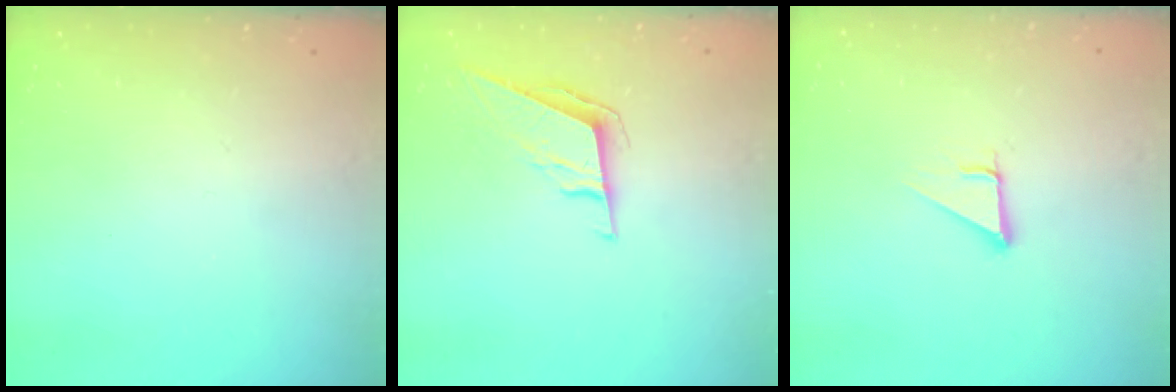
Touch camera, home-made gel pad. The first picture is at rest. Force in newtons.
{"total": 7.4, "press": 7.1, "slide": 2.2}
{"total": 3.0, "press": 3.0, "slide": 0.1}